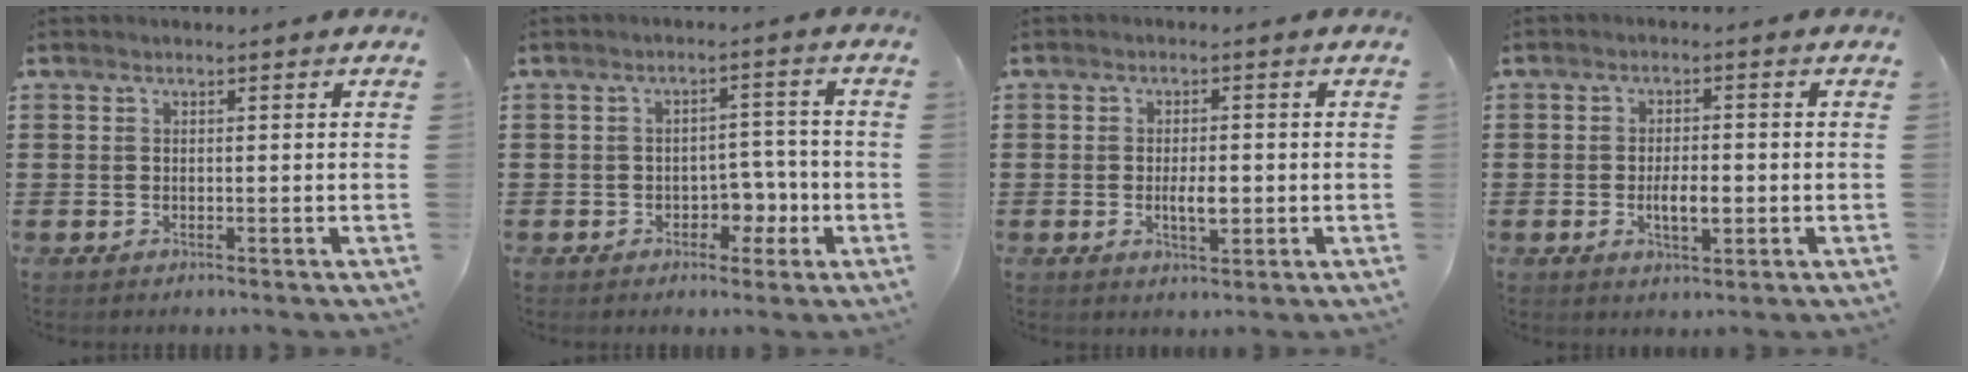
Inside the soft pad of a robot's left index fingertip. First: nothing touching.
{"total": 4.5, "force": [-1.8, 3.1, 2.7], "torque": [-0.038, 0.003, -0.040]}
{"total": 3.6, "force": [-0.4, 1.3, 3.4], "torque": [-0.053, -0.003, -0.009]}
{"total": 4.1, "force": [-0.7, 1.5, 3.7], "torque": [-0.058, -0.001, -0.015]}